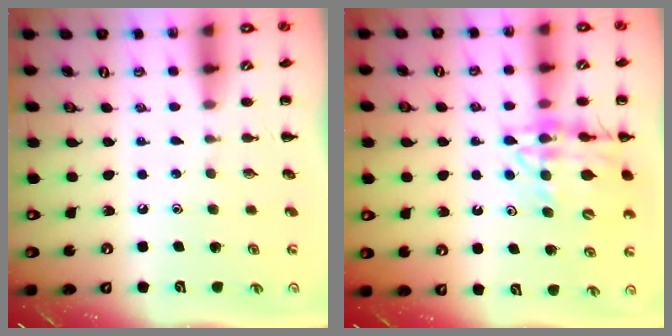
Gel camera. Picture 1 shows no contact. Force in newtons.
{"total": 16.3, "press": 16.0, "slide": 3.3}